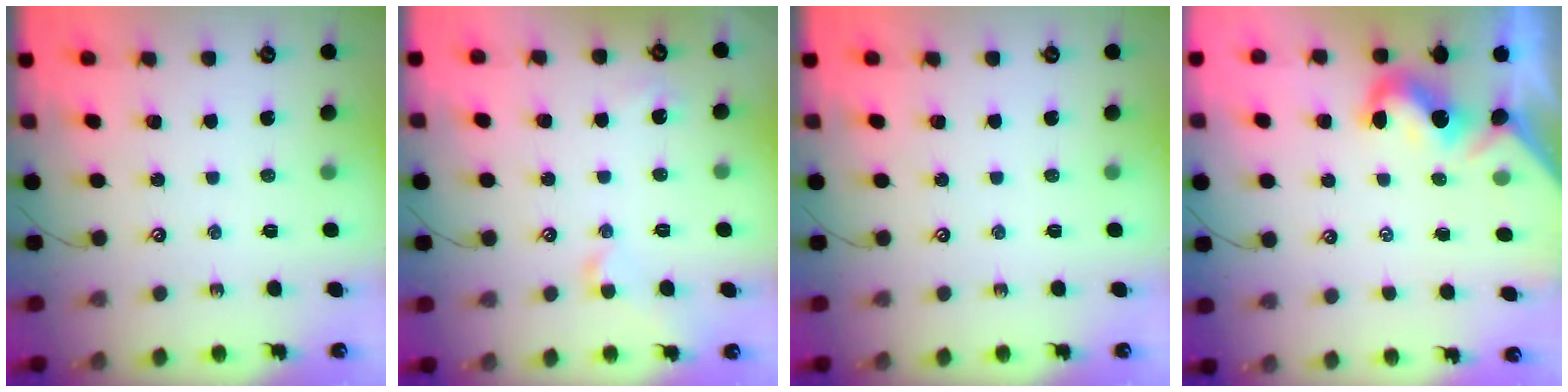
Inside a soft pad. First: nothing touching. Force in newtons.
{"total": 1.7, "press": 1.6, "slide": 0.5}
{"total": 0.0}
{"total": 2.0, "press": 2.0, "slide": 0.4}